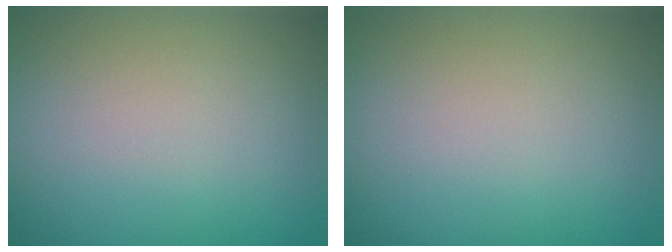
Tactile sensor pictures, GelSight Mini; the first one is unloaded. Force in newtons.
{"total": 0.0}